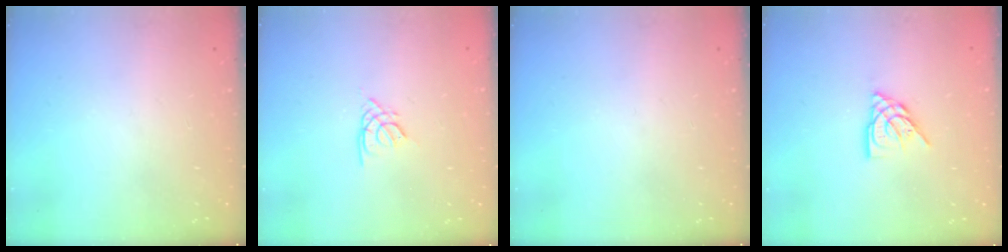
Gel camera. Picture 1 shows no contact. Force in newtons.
{"total": 2.1, "press": 2.1, "slide": 0.4}
{"total": 0.0}
{"total": 9.3, "press": 9.2, "slide": 0.9}